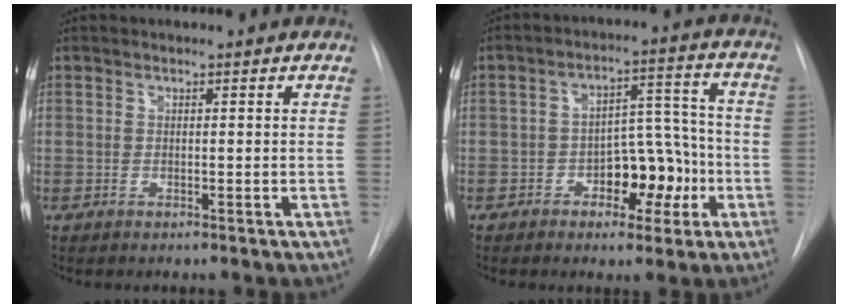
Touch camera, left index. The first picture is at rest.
{"total": 8.9, "force": [-3.5, 4.8, 6.6], "torque": [-0.087, 0.028, -0.049]}